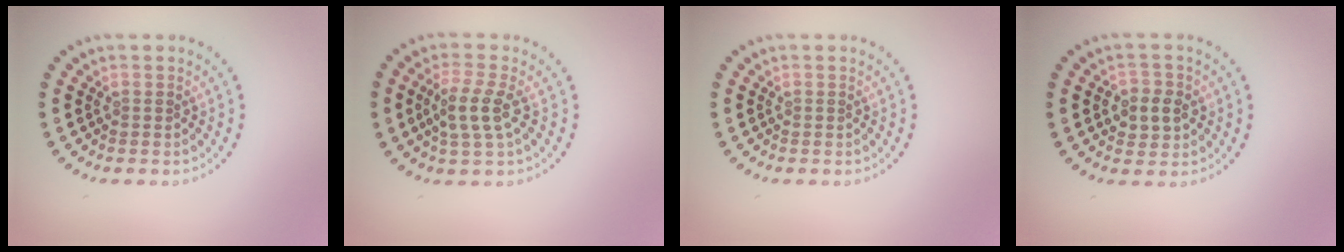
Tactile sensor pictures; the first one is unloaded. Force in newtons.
{"total": 3.0, "press": 2.6, "slide": 1.4}
{"total": 0.0}
{"total": 2.6, "press": 2.6, "slide": 0.3}